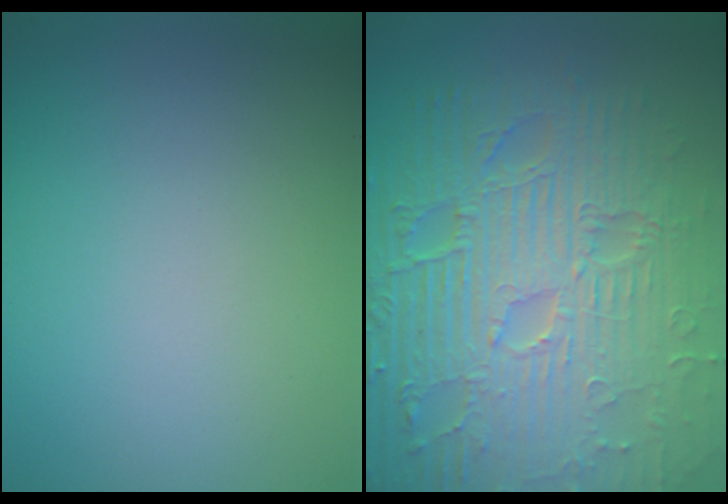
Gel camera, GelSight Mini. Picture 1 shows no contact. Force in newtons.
{"total": 12.5, "press": 7.9, "slide": 9.7}